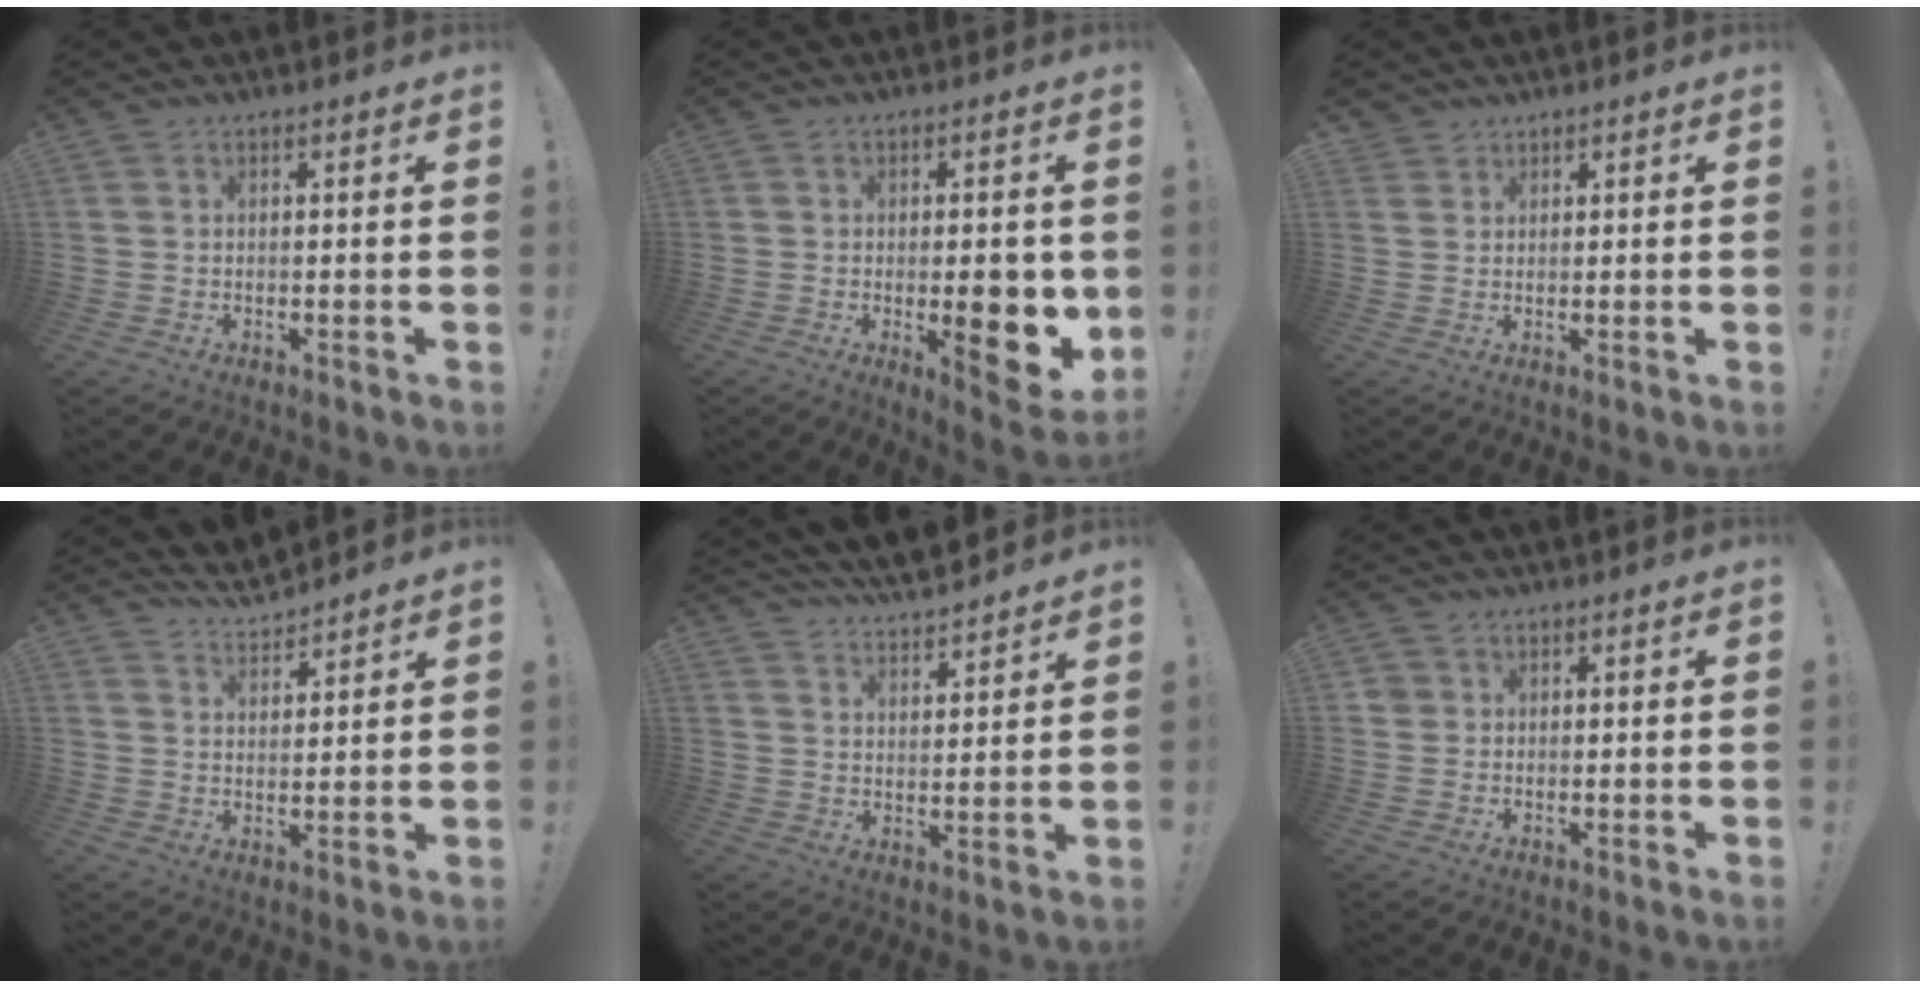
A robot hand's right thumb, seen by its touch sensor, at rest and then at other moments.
{"total": 12.5, "force": [-1.7, 4.5, 11.6], "torque": [-0.125, -0.008, -0.019]}
{"total": 2.2, "force": [1.9, 1.3, 0.0], "torque": [0.001, -0.010, 0.034]}
{"total": 6.6, "force": [6.2, 1.9, 1.4], "torque": [-0.038, -0.044, 0.116]}
{"total": 7.1, "force": [6.7, 1.6, 2.0], "torque": [-0.044, -0.059, 0.120]}
{"total": 1.6, "force": [0.5, 1.5, 0.3], "torque": [0.001, -0.001, 0.007]}